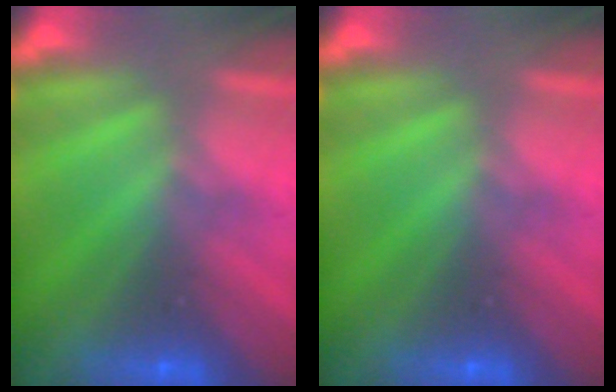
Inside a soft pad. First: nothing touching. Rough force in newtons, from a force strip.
{"total": 0.0}